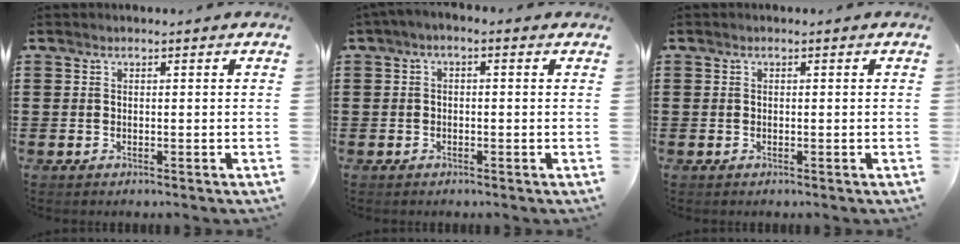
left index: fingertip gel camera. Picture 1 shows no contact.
{"total": 1.3, "force": [-0.9, 0.3, 0.8], "torque": [-0.015, 0.001, -0.018]}
{"total": 0.0}